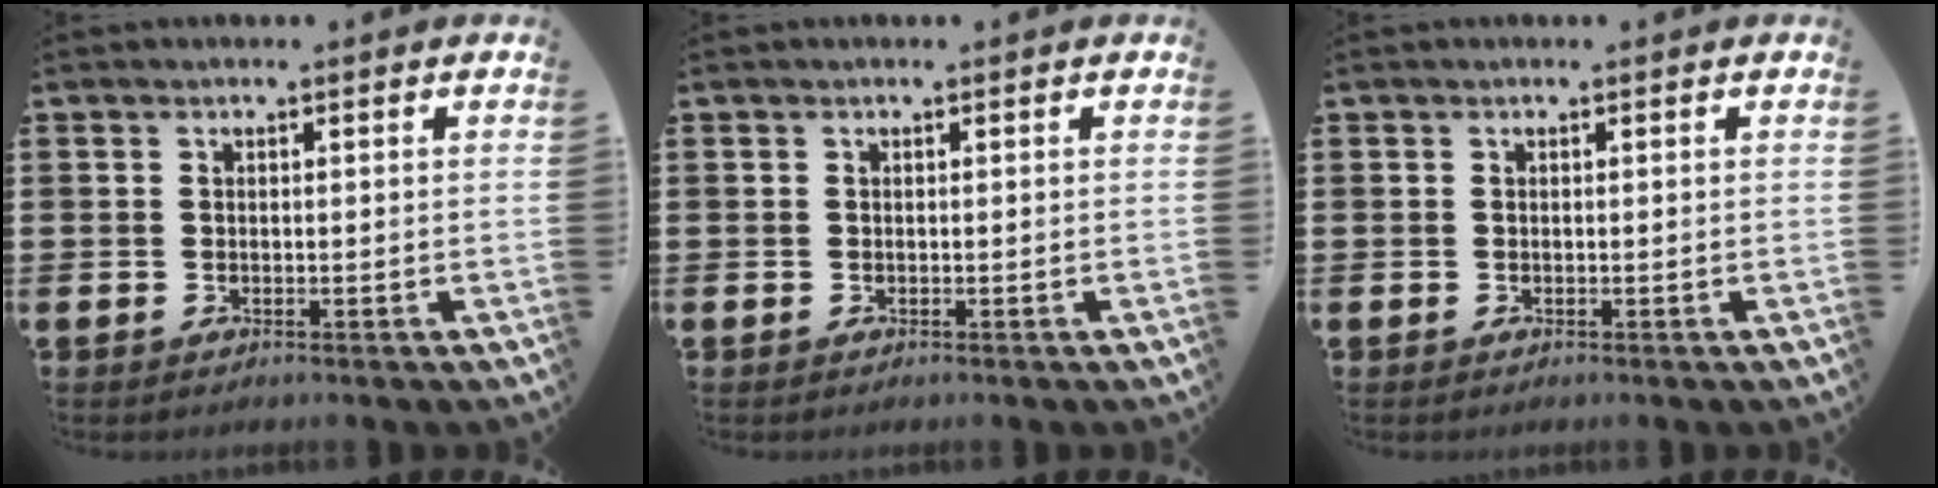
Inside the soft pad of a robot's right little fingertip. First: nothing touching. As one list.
[{"total": 0.0}, {"total": 0.0}]